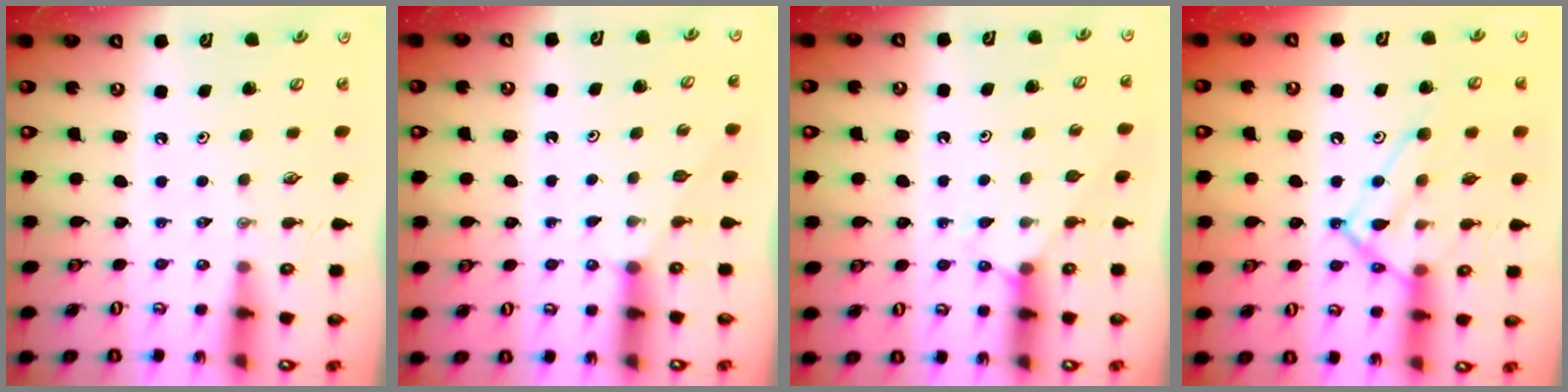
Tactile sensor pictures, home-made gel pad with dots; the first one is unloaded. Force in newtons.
{"total": 1.7, "press": 1.7, "slide": 0.2}
{"total": 6.5, "press": 6.5, "slide": 0.6}
{"total": 15.1, "press": 15.0, "slide": 1.4}